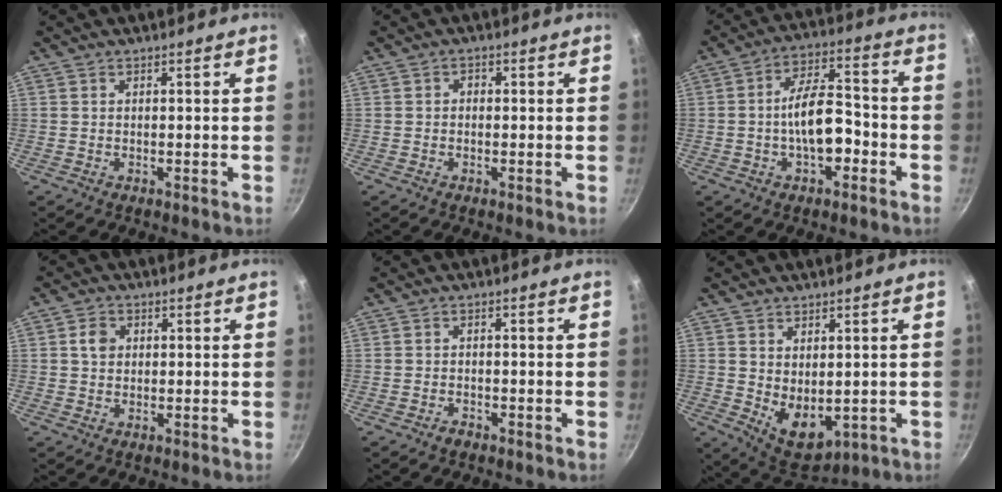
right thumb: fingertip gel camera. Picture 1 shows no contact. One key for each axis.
{"total": 1.2, "fx": -0.2, "fy": 1.0, "fz": 0.6, "tx": -0.006, "ty": 0.004, "tz": -0.006}
{"total": 11.1, "fx": -3.0, "fy": 5.7, "fz": 9.1, "tx": -0.128, "ty": 0.044, "tz": -0.052}
{"total": 3.2, "fx": 0.6, "fy": 2.6, "fz": 1.7, "tx": -0.018, "ty": 0.004, "tz": 0.007}
{"total": 1.5, "fx": -1.2, "fy": 0.7, "fz": 0.5, "tx": -0.009, "ty": 0.015, "tz": -0.020}
{"total": 8.1, "fx": 0.4, "fy": 5.2, "fz": 6.2, "tx": -0.071, "ty": -0.021, "tz": 0.029}